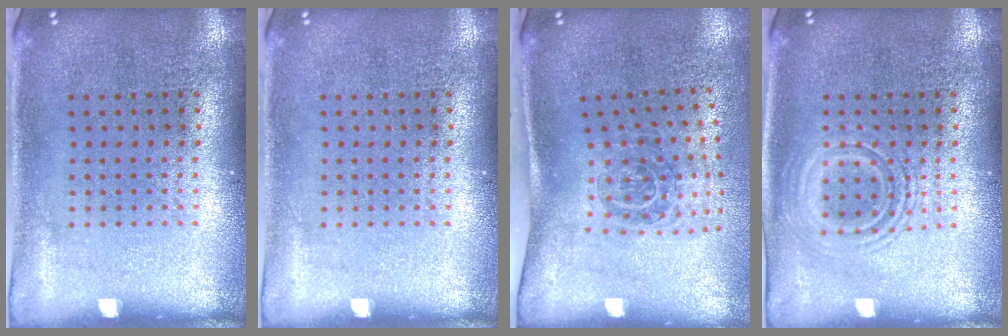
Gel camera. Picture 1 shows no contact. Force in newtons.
{"total": 0.0}
{"total": 1.9, "press": 1.2, "slide": 1.5}
{"total": 1.4, "press": 1.4, "slide": 0.2}